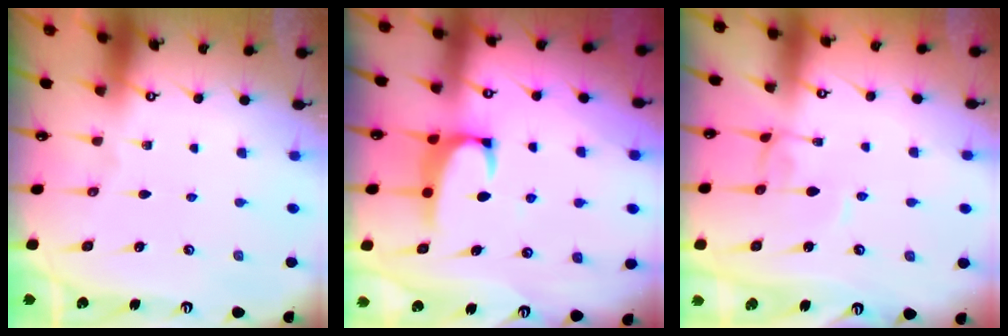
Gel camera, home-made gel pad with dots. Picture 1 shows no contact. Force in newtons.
{"total": 2.0, "press": 1.9, "slide": 0.7}
{"total": 2.1, "press": 2.1, "slide": 0.1}